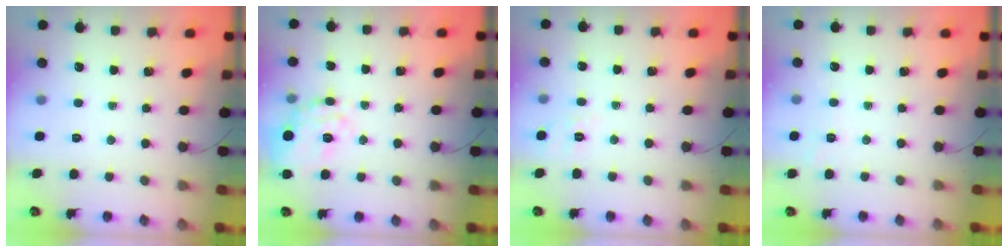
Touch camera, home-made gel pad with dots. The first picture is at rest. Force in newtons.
{"total": 17.6, "press": 17.6, "slide": 0.4}
{"total": 1.8, "press": 0.0, "slide": 1.8}
{"total": 1.8, "press": 1.1, "slide": 1.4}